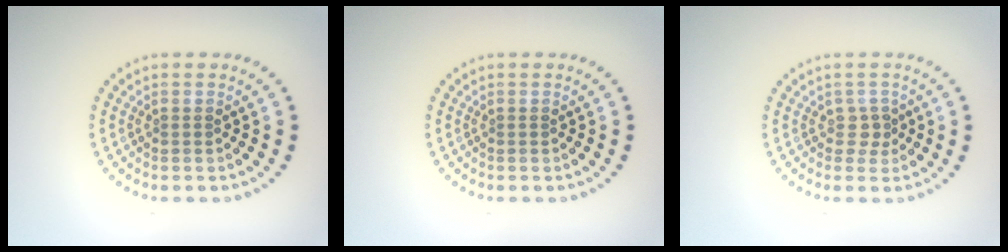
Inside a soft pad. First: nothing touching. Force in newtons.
{"total": 0.0}
{"total": 1.3, "press": 1.1, "slide": 0.7}